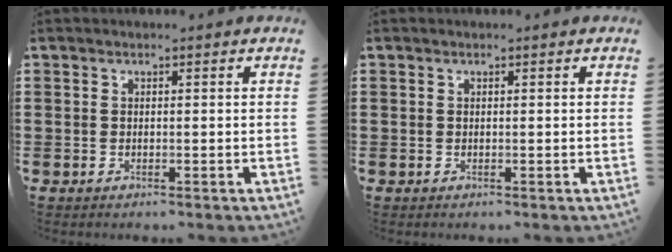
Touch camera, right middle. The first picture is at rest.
{"total": 0.0}